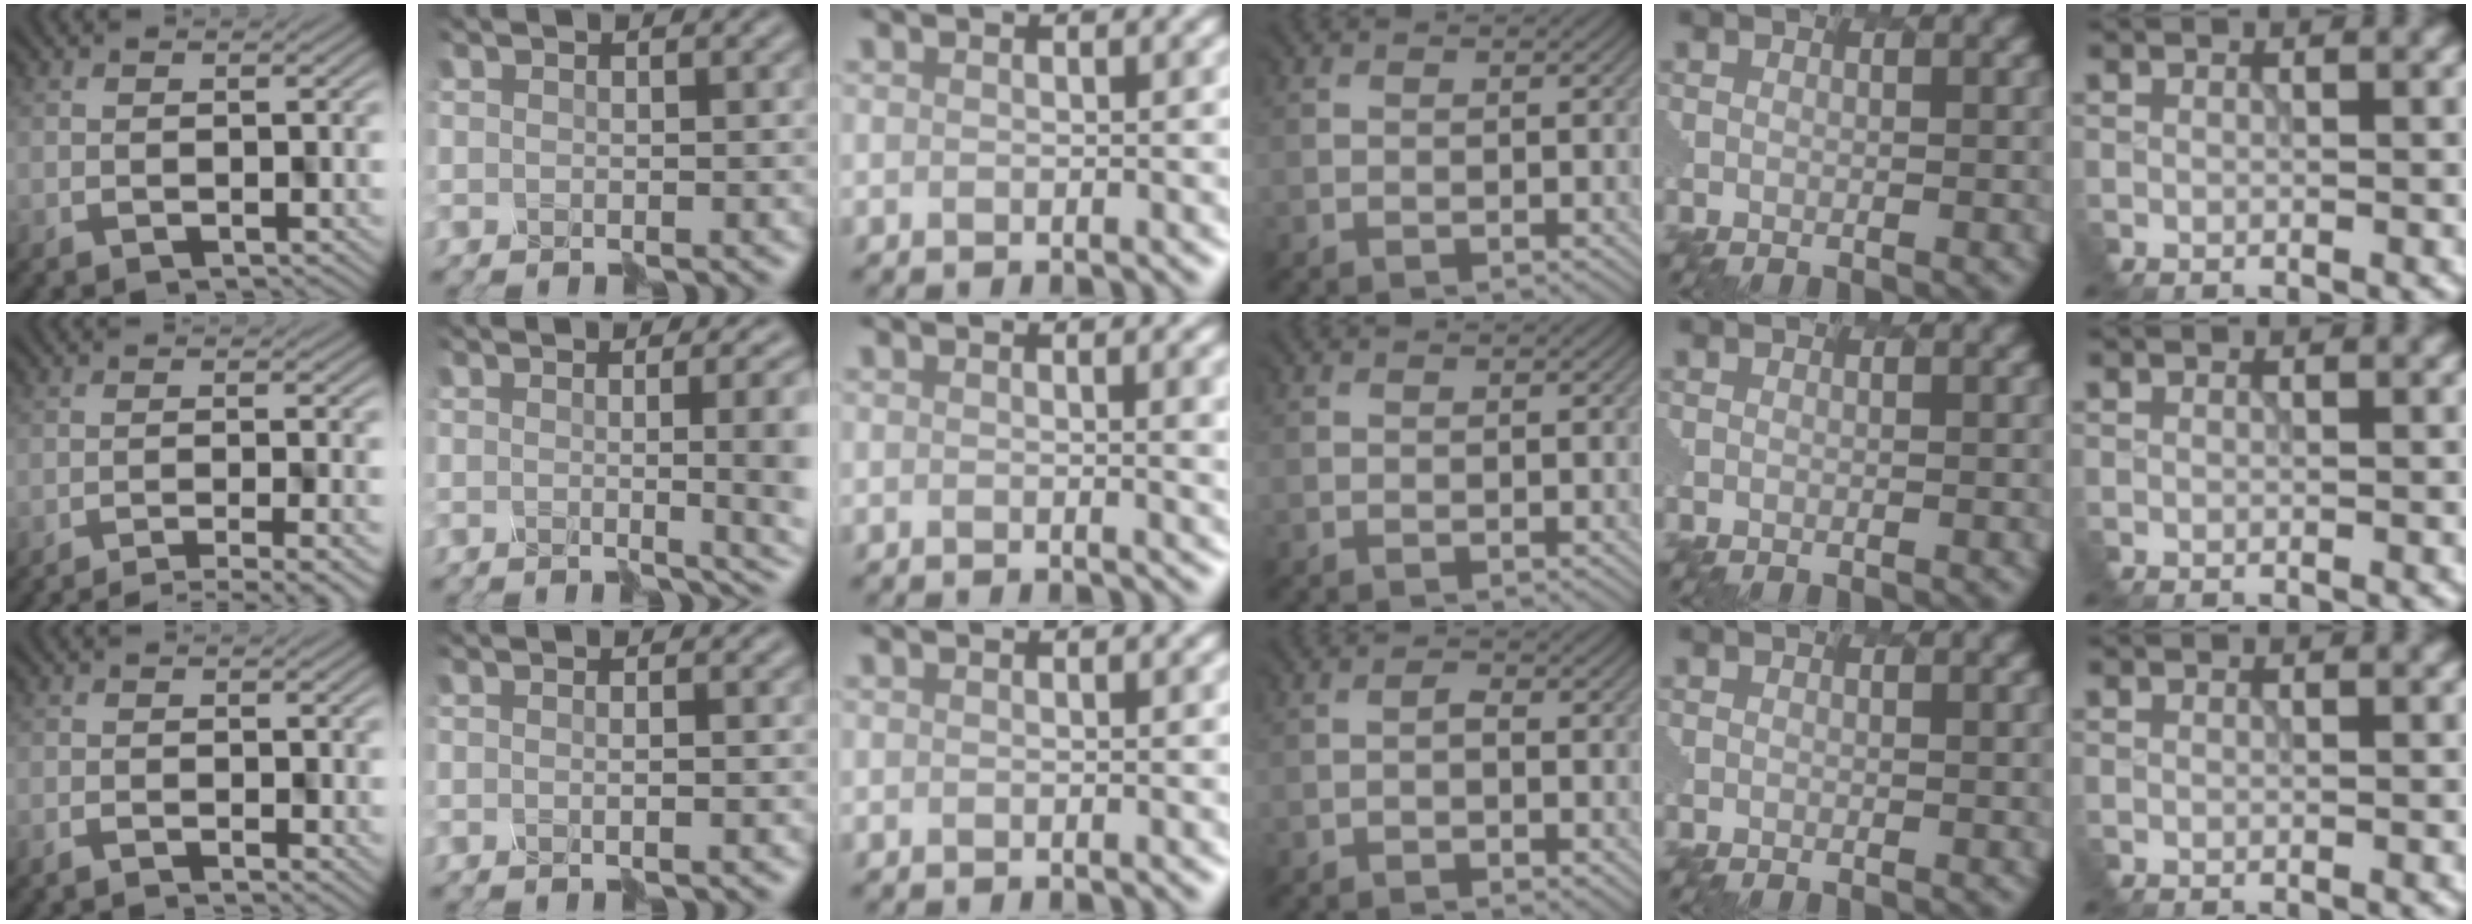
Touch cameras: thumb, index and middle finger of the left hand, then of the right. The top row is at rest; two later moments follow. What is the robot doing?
{"motion": "disassemble", "object": "hinged jar"}